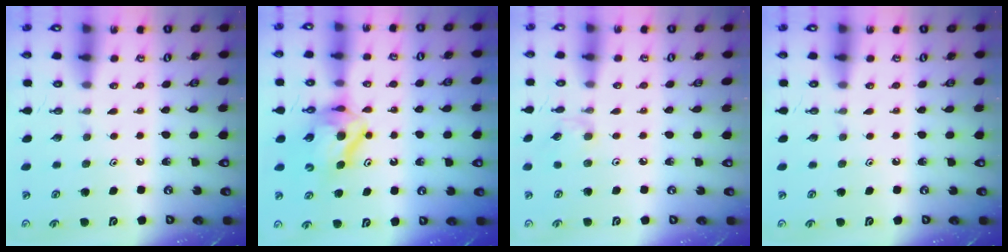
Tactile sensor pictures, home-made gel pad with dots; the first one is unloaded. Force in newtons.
{"total": 9.0, "press": 9.0, "slide": 0.9}
{"total": 1.5, "press": 1.5, "slide": 0.4}
{"total": 0.0}